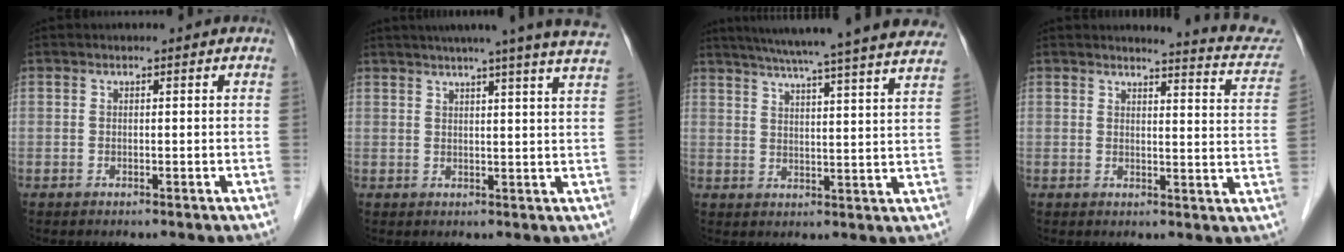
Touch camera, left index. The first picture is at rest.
{"total": 17.7, "force": [15.1, -1.5, 9.1], "torque": [-0.138, -0.016, 0.177]}
{"total": 26.4, "force": [23.7, -0.5, 11.7], "torque": [-0.184, -0.022, 0.295]}
{"total": 9.4, "force": [9.2, 0.6, 2.2], "torque": [-0.015, -0.043, 0.082]}